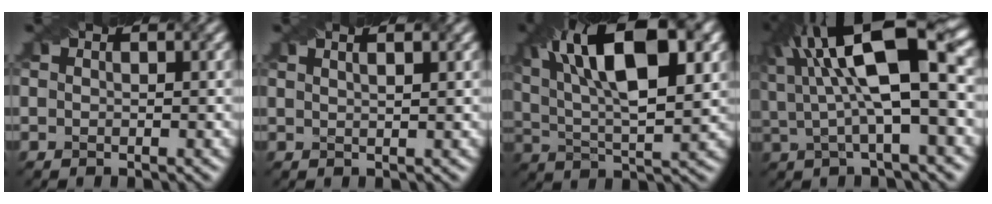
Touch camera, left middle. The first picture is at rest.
{"total": 3.9, "force": [2.1, 1.9, 2.6], "torque": [-0.010, 0.033, -0.004]}
{"total": 13.6, "force": [5.2, 4.9, 11.6], "torque": [-0.185, 0.013, 0.086]}
{"total": 12.8, "force": [3.1, 3.7, 11.9], "torque": [-0.195, 0.020, 0.053]}